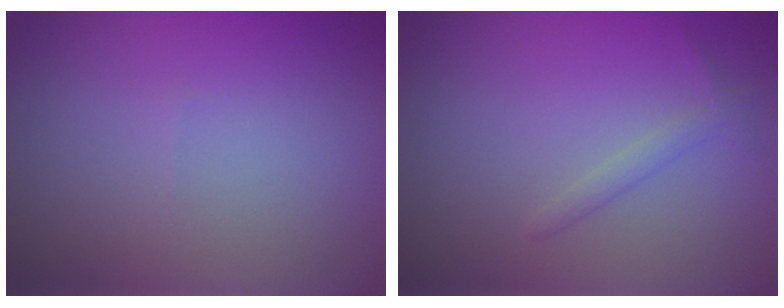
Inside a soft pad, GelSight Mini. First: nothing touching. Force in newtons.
{"total": 1.1, "press": 1.1, "slide": 0.1}